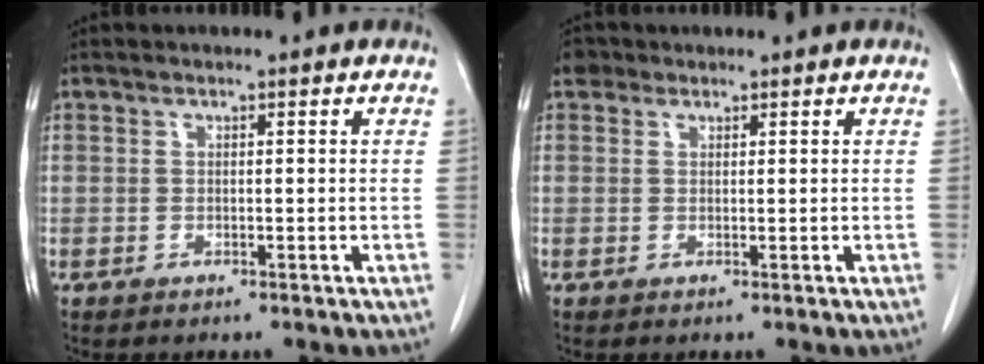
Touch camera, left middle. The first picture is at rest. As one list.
[{"total": 1.7, "force": [1.1, 1.3, 0.3], "torque": [-0.004, 0.010, 0.015]}]